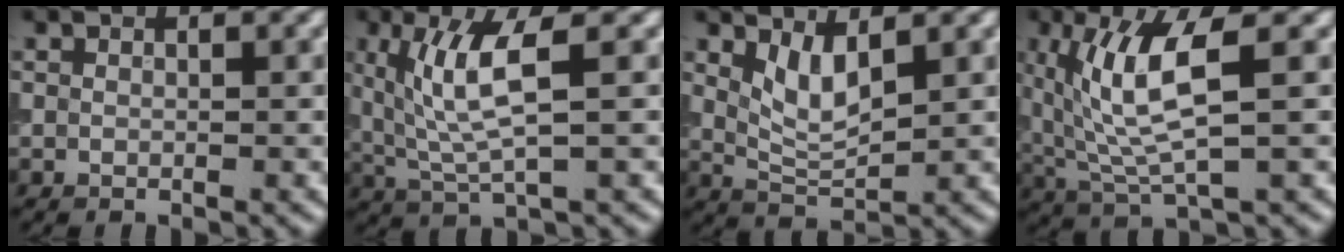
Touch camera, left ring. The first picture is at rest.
{"total": 5.6, "force": [1.3, 1.3, 5.3], "torque": [-0.114, -0.005, 0.032]}
{"total": 3.2, "force": [1.4, 1.2, 2.7], "torque": [-0.058, -0.007, 0.033]}
{"total": 7.1, "force": [1.8, 1.8, 6.6], "torque": [-0.141, -0.007, 0.038]}